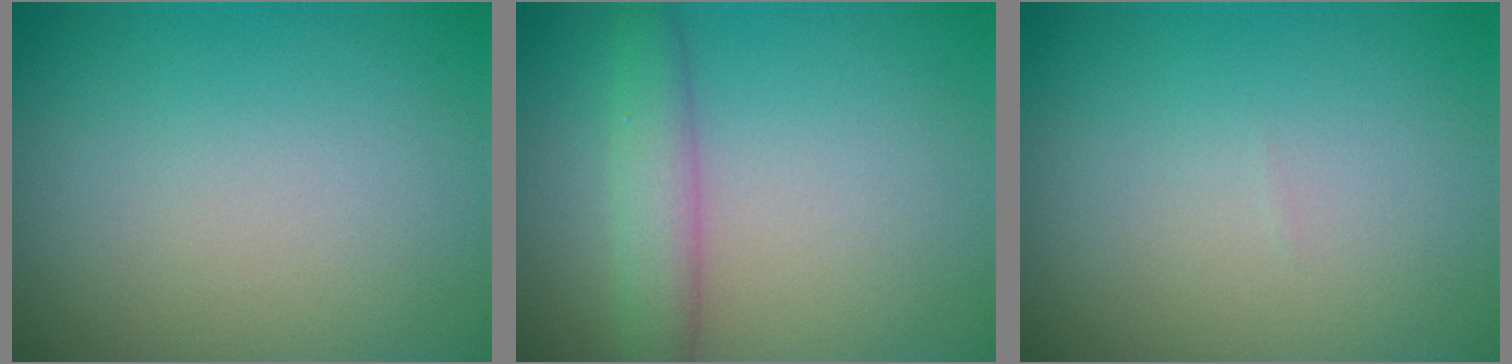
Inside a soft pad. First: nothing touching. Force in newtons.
{"total": 3.4, "press": 3.4, "slide": 0.1}
{"total": 0.0}